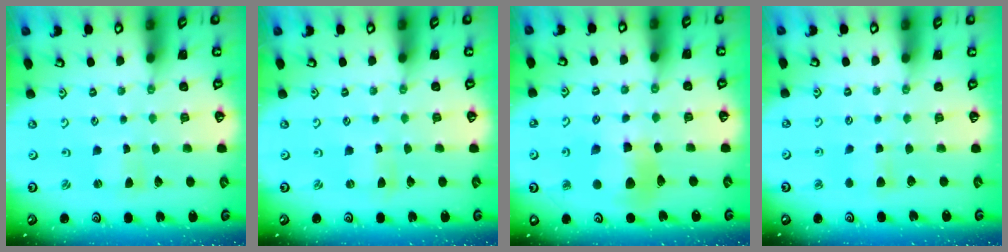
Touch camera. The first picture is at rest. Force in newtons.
{"total": 0.7, "press": 0.6, "slide": 0.3}
{"total": 11.8, "press": 11.7, "slide": 1.7}
{"total": 5.8, "press": 5.8, "slide": 0.5}